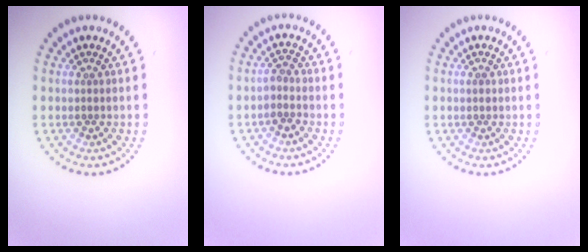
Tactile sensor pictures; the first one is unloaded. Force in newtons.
{"total": 1.5, "press": 1.2, "slide": 0.9}
{"total": 0.7, "press": 0.7, "slide": 0.1}